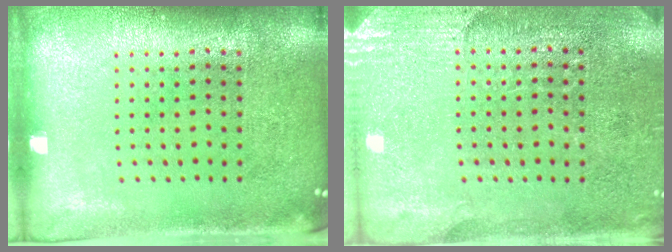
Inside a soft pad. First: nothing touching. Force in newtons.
{"total": 2.8, "press": 2.6, "slide": 1.0}